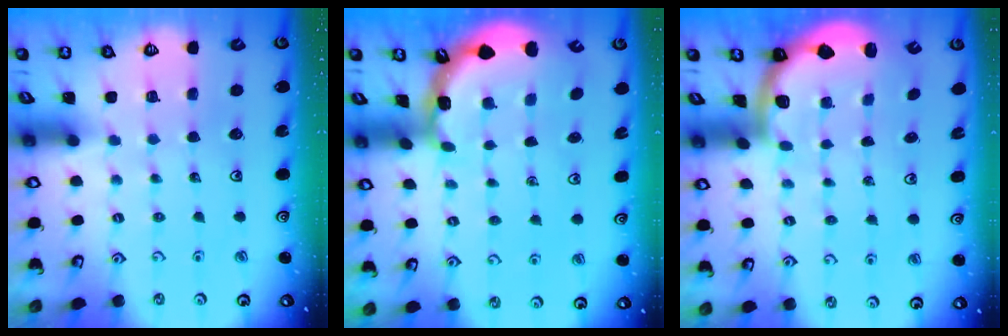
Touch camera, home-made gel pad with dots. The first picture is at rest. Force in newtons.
{"total": 2.8, "press": 2.8, "slide": 0.2}
{"total": 2.0, "press": 2.0, "slide": 0.5}